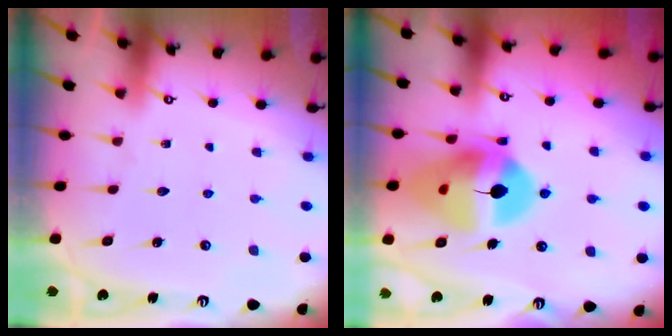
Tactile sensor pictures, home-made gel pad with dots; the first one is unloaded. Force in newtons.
{"total": 17.0, "press": 16.9, "slide": 2.0}